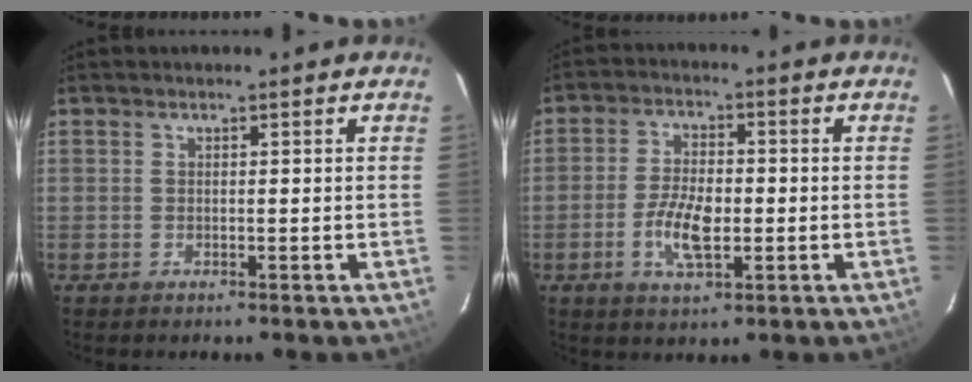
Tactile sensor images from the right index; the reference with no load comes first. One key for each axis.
{"total": 7.9, "fx": -1.9, "fy": 3.7, "fz": 6.7, "tx": -0.138, "ty": -0.002, "tz": -0.036}